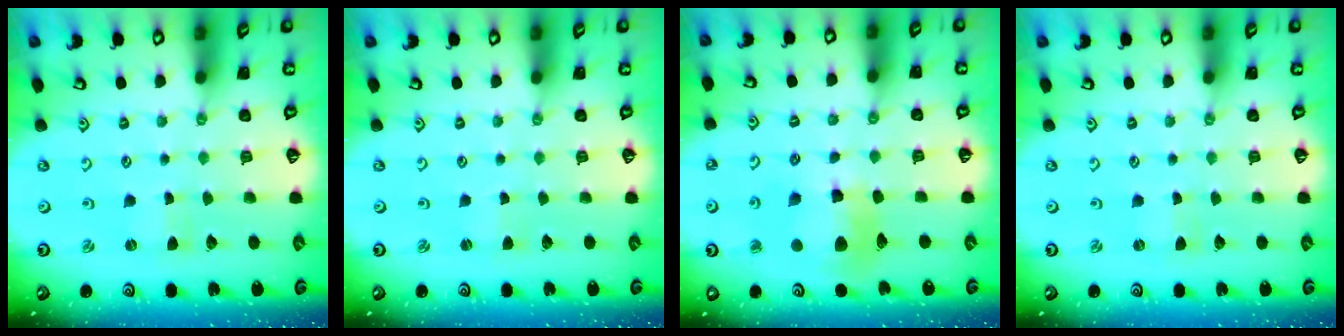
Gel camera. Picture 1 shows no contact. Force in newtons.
{"total": 1.4, "press": 1.3, "slide": 0.3}
{"total": 12.5, "press": 12.4, "slide": 1.7}
{"total": 0.0}